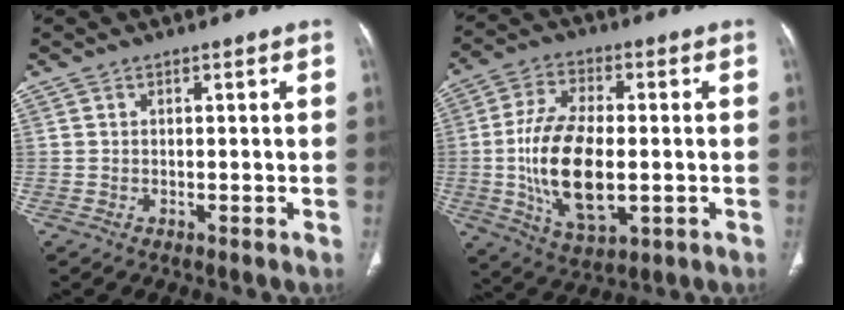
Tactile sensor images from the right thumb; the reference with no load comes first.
{"total": 16.7, "force": [-1.8, 8.4, 14.3], "torque": [-0.268, -0.003, -0.025]}